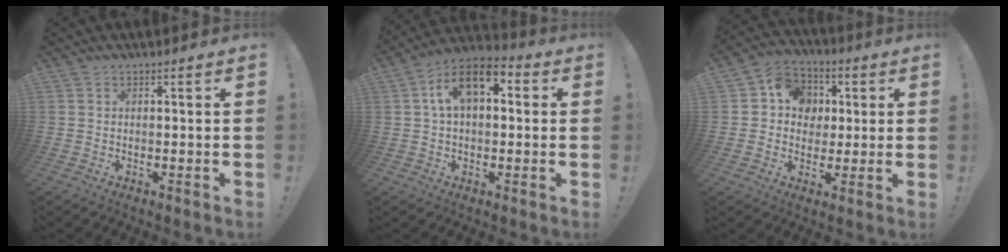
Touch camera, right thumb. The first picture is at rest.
{"total": 11.1, "force": [3.6, 6.4, 8.3], "torque": [-0.136, 0.005, 0.068]}
{"total": 10.3, "force": [1.5, 9.5, 3.8], "torque": [-0.053, 0.002, 0.035]}